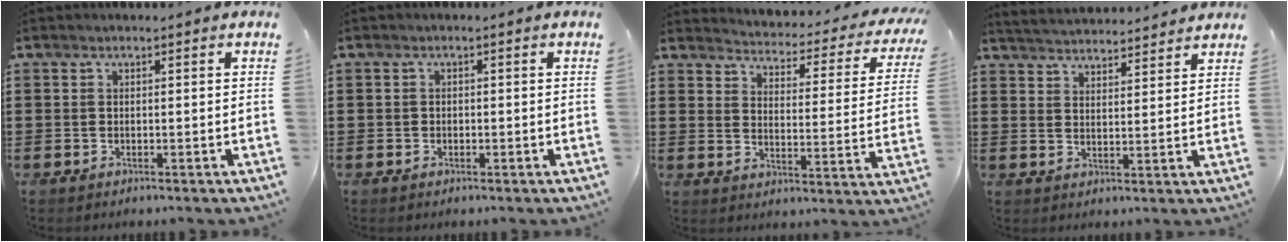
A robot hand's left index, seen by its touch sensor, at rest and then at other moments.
{"total": 0.7, "force": [-0.2, 0.6, 0.2], "torque": [-0.005, 0.003, -0.004]}
{"total": 2.6, "force": [2.5, 0.1, 0.7], "torque": [-0.027, -0.034, 0.032]}
{"total": 3.7, "force": [3.7, -0.1, 0.0], "torque": [-0.014, -0.019, 0.065]}